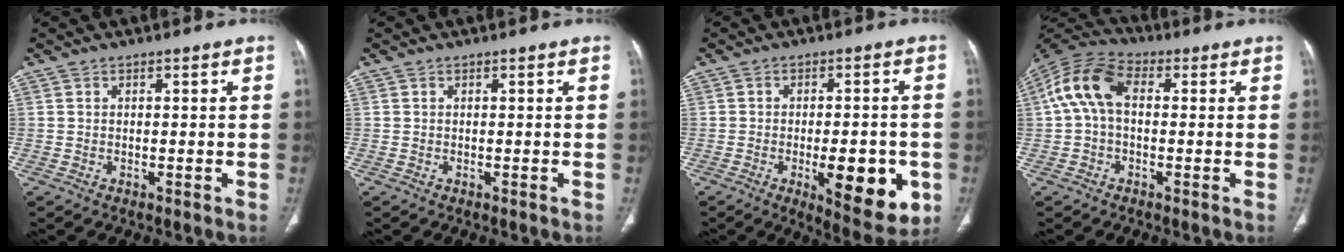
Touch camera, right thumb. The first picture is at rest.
{"total": 0.0}
{"total": 13.3, "force": [-3.9, 5.0, 11.6], "torque": [-0.137, -0.005, -0.043]}
{"total": 10.6, "force": [0.9, 6.7, 8.2], "torque": [-0.161, 0.030, 0.005]}